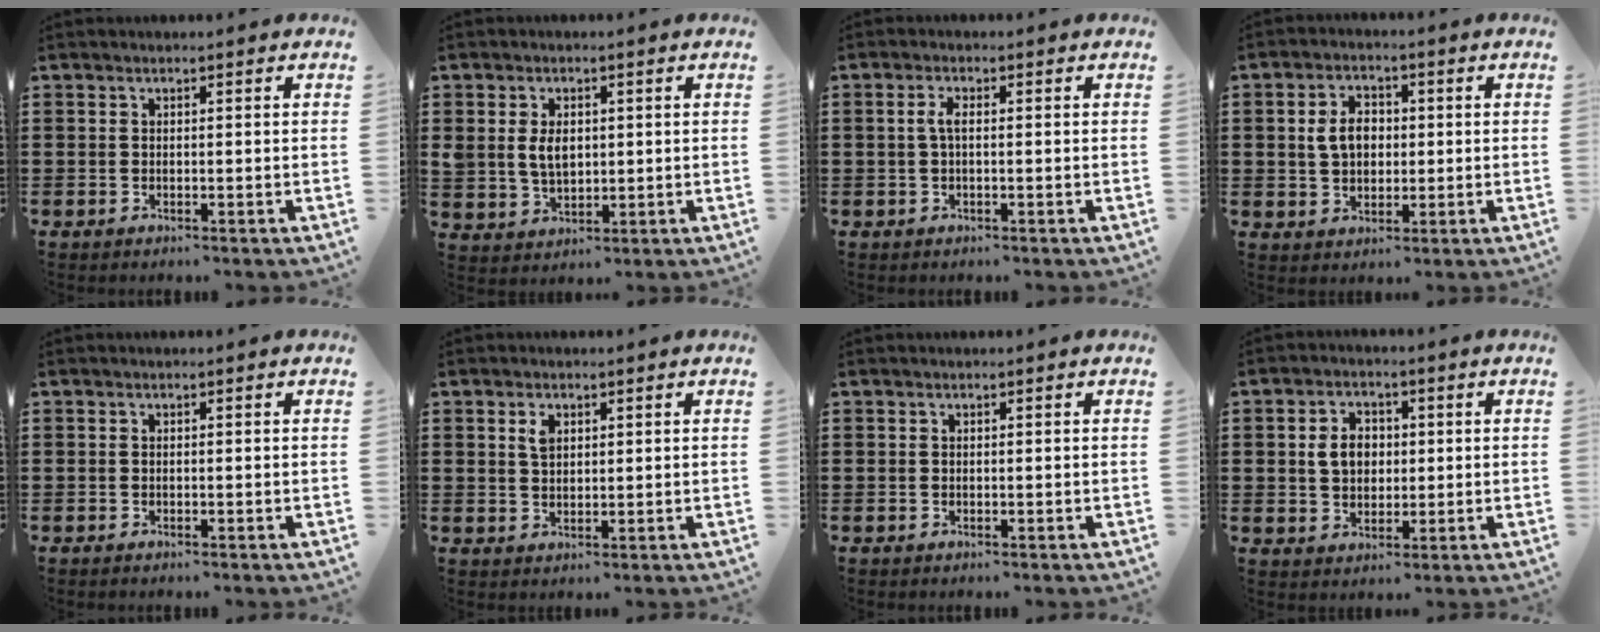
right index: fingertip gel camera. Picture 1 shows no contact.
{"total": 4.7, "force": [0.8, 3.3, 3.2], "torque": [-0.070, 0.006, 0.009]}
{"total": 2.2, "force": [-0.1, 0.7, 2.1], "torque": [-0.047, 0.000, -0.006]}
{"total": 5.1, "force": [0.5, 3.6, 3.5], "torque": [-0.078, 0.009, 0.001]}
{"total": 0.0}
{"total": 2.3, "force": [1.1, 1.4, 1.6], "torque": [-0.036, 0.005, 0.019]}
{"total": 0.0}
{"total": 4.8, "force": [0.5, 3.7, 3.1], "torque": [-0.063, 0.012, 0.003]}